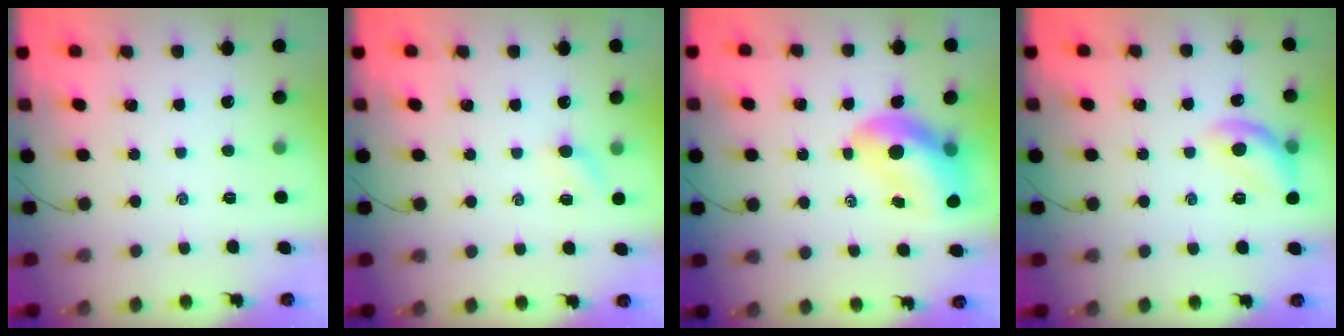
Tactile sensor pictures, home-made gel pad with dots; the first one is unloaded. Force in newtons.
{"total": 4.2, "press": 4.0, "slide": 1.1}
{"total": 12.4, "press": 11.8, "slide": 3.9}
{"total": 10.8, "press": 10.8, "slide": 0.7}